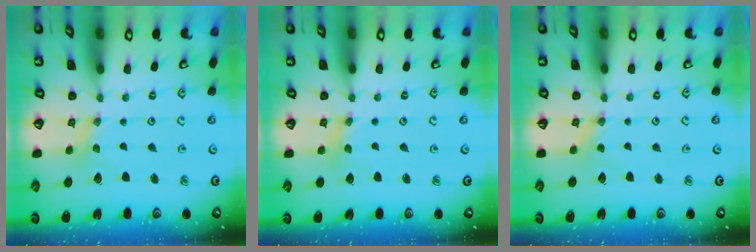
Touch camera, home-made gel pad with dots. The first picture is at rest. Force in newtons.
{"total": 1.0, "press": 1.0, "slide": 0.2}
{"total": 0.0}